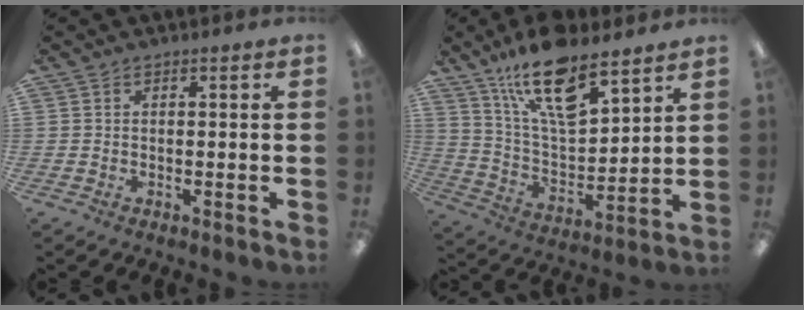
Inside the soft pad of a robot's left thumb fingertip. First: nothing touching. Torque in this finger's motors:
{"motor_torque": [0.99, 0.28, 1.60, -1.17, 0.45]}